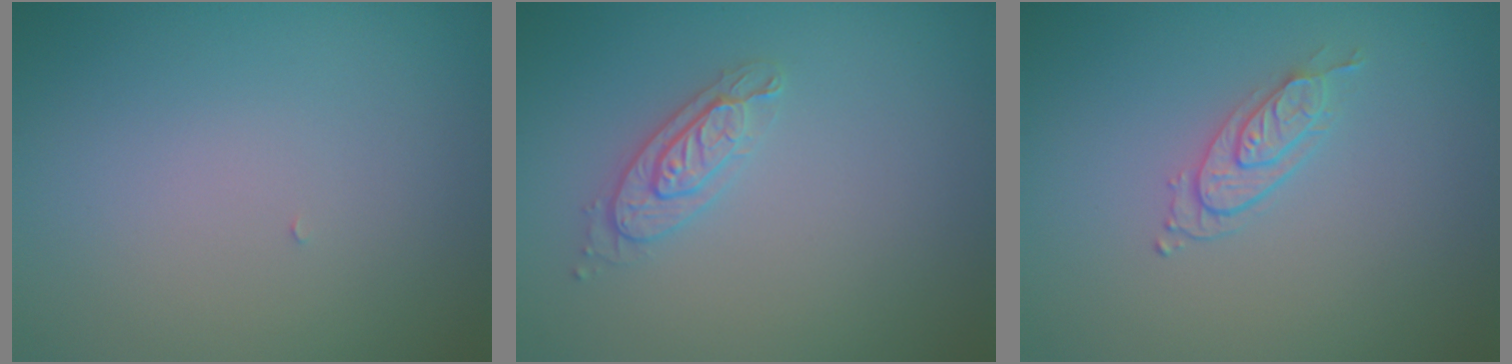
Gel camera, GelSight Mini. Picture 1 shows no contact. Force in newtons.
{"total": 2.1, "press": 2.1, "slide": 0.5}
{"total": 2.0, "press": 1.4, "slide": 1.4}